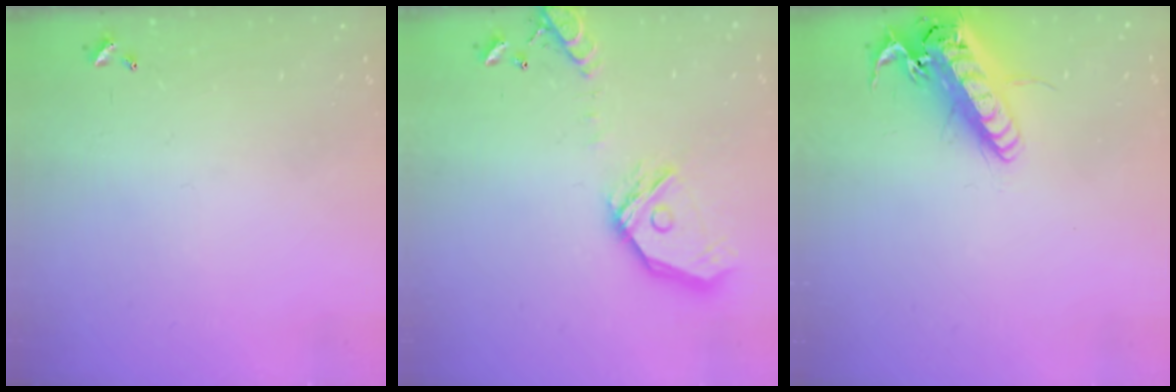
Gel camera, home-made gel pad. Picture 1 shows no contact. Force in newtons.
{"total": 17.0, "press": 16.8, "slide": 2.7}
{"total": 19.1, "press": 18.8, "slide": 3.3}